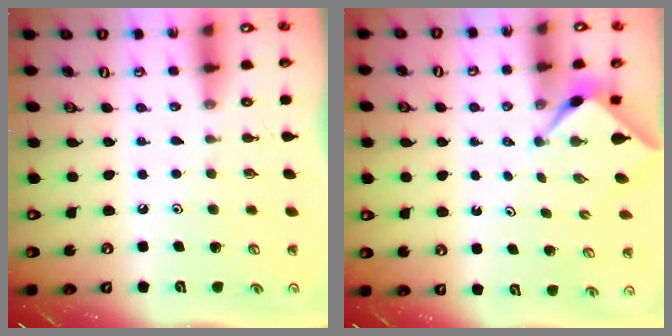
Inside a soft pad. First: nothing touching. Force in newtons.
{"total": 2.3, "press": 2.2, "slide": 0.3}